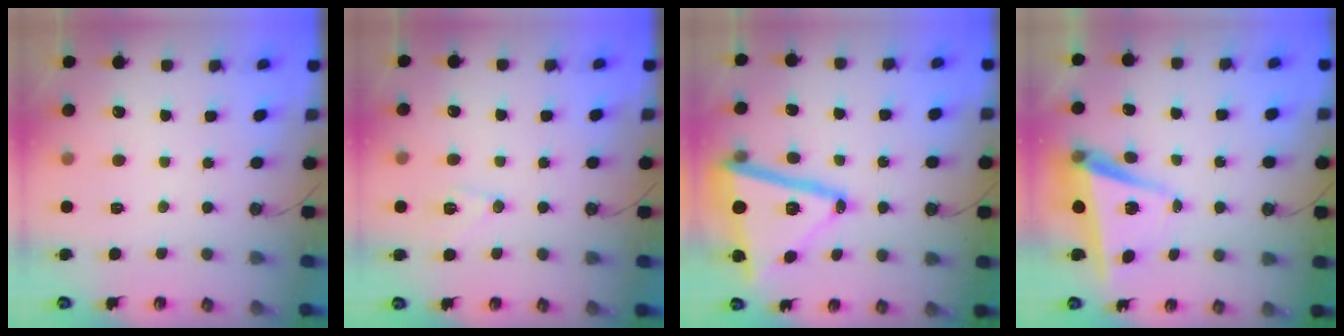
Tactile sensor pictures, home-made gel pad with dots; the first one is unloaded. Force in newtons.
{"total": 7.7, "press": 7.7, "slide": 1.1}
{"total": 20.2, "press": 20.1, "slide": 1.7}
{"total": 6.8, "press": 5.2, "slide": 4.3}